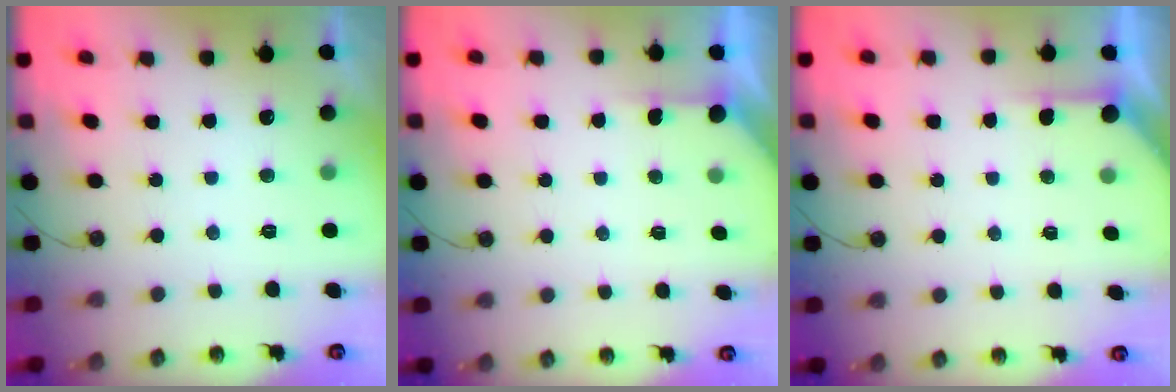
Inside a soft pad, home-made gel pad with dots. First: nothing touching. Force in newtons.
{"total": 1.5, "press": 1.5, "slide": 0.2}
{"total": 2.4, "press": 2.4, "slide": 0.3}